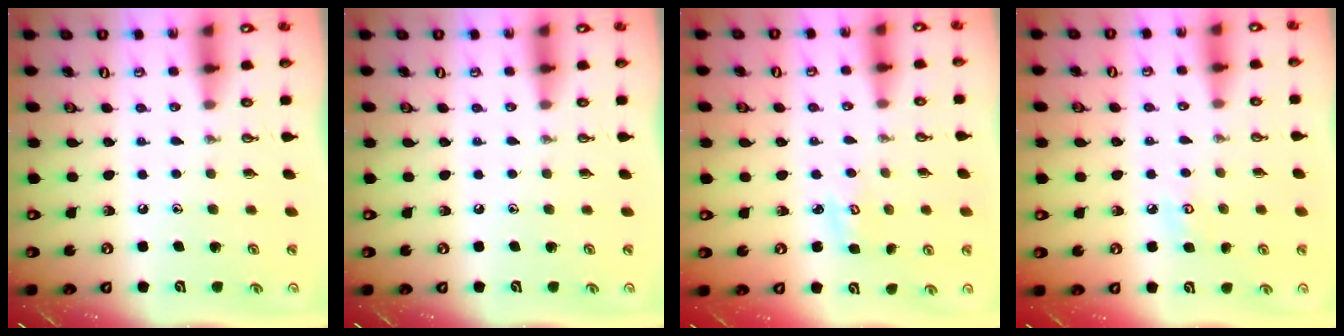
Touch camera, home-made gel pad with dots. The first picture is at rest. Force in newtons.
{"total": 0.0}
{"total": 3.1, "press": 3.0, "slide": 0.3}
{"total": 4.9, "press": 4.8, "slide": 0.5}